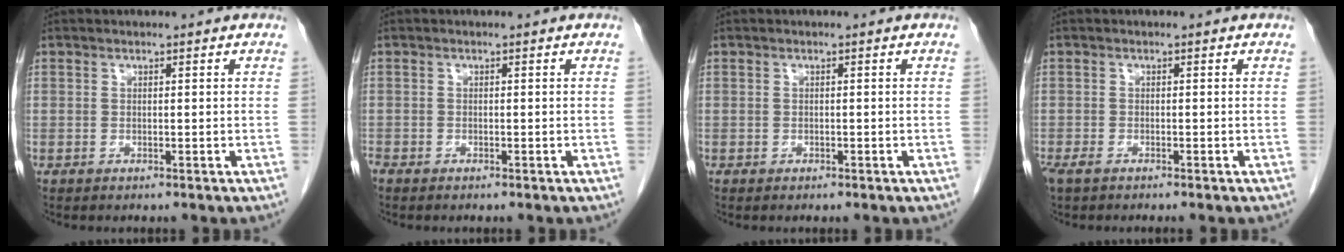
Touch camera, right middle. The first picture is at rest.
{"total": 0.8, "force": [-0.8, 0.2, 0.3], "torque": [-0.010, -0.001, -0.016]}
{"total": 0.0}
{"total": 2.0, "force": [-1.5, 0.6, 1.2], "torque": [-0.028, -0.005, -0.027]}